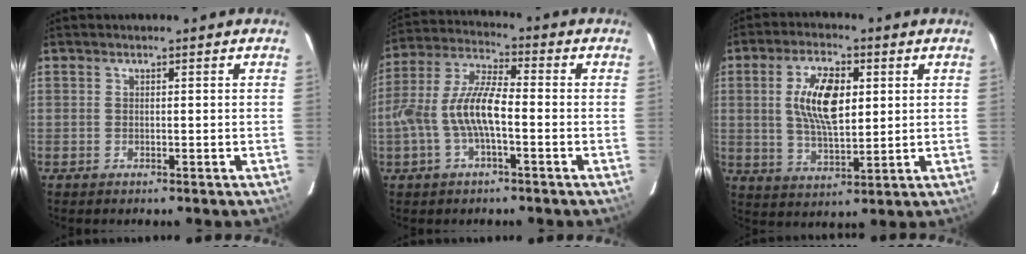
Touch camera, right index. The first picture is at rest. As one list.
[{"total": 10.5, "force": [-2.6, 3.2, 9.7], "torque": [-0.208, 0.010, -0.046]}, {"total": 10.9, "force": [2.3, 5.0, 9.4], "torque": [-0.178, 0.007, 0.044]}]